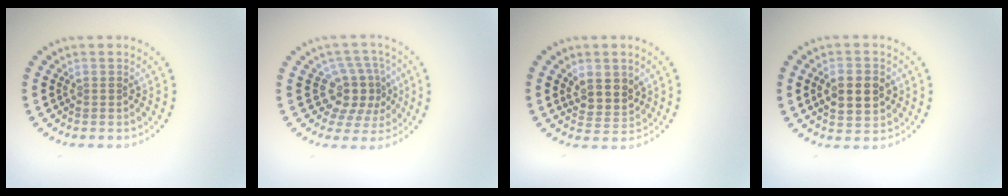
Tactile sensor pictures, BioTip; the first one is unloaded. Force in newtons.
{"total": 3.8, "press": 3.1, "slide": 2.2}
{"total": 3.0, "press": 2.7, "slide": 1.3}
{"total": 4.1, "press": 4.1, "slide": 0.3}